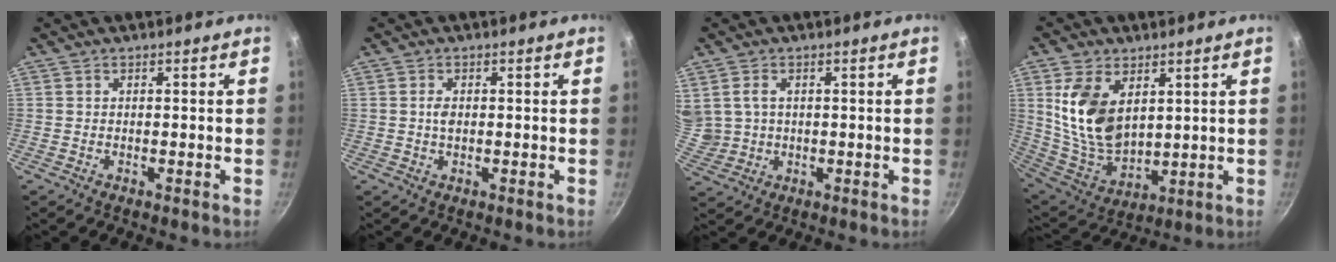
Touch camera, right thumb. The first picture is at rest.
{"total": 1.7, "force": [0.1, 1.1, 1.3], "torque": [-0.021, 0.002, 0.002]}
{"total": 6.8, "force": [1.7, 5.3, 3.9], "torque": [-0.073, -0.004, 0.044]}
{"total": 14.7, "force": [4.4, 9.2, 10.6], "torque": [-0.184, -0.041, 0.101]}